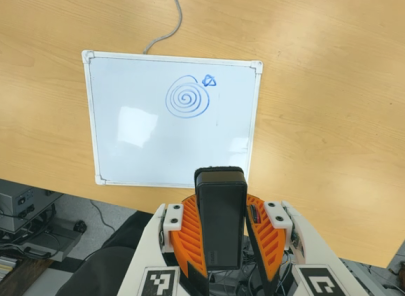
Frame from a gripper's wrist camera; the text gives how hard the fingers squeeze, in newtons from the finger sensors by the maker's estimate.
{"total": 11.5, "left": 9.5, "right": 13.6}